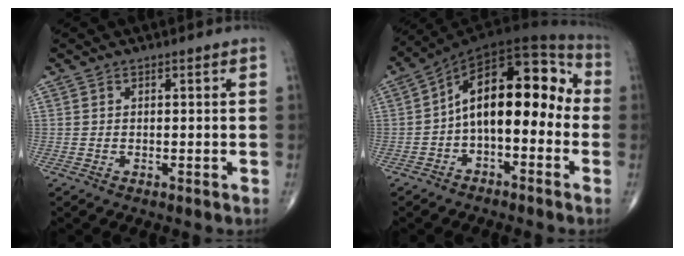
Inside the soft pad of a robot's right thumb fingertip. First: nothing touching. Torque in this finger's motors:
{"motor_torque": [0.20, 1.05, 1.46, 0.59, 0.21]}